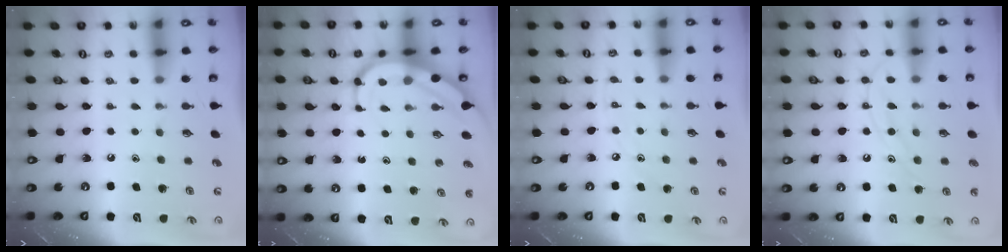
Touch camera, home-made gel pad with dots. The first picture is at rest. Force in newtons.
{"total": 7.7, "press": 7.7, "slide": 0.8}
{"total": 4.9, "press": 4.9, "slide": 0.2}
{"total": 10.9, "press": 10.8, "slide": 1.0}